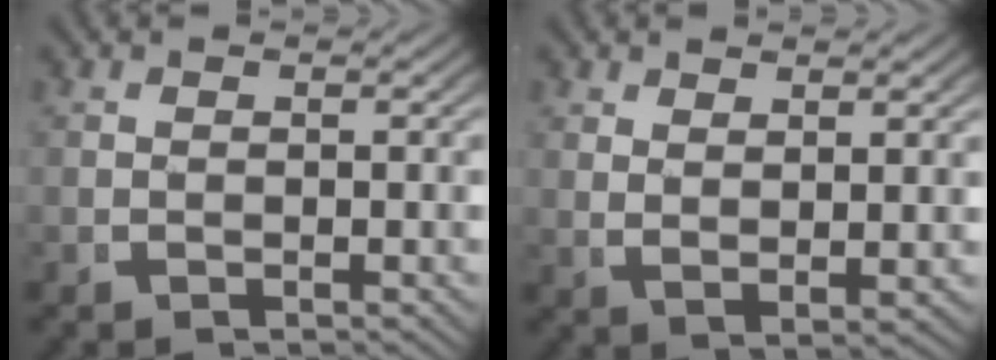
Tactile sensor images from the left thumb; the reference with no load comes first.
{"total": 2.2, "force": [1.7, 0.4, 1.4], "torque": [-0.025, -0.005, 0.042]}